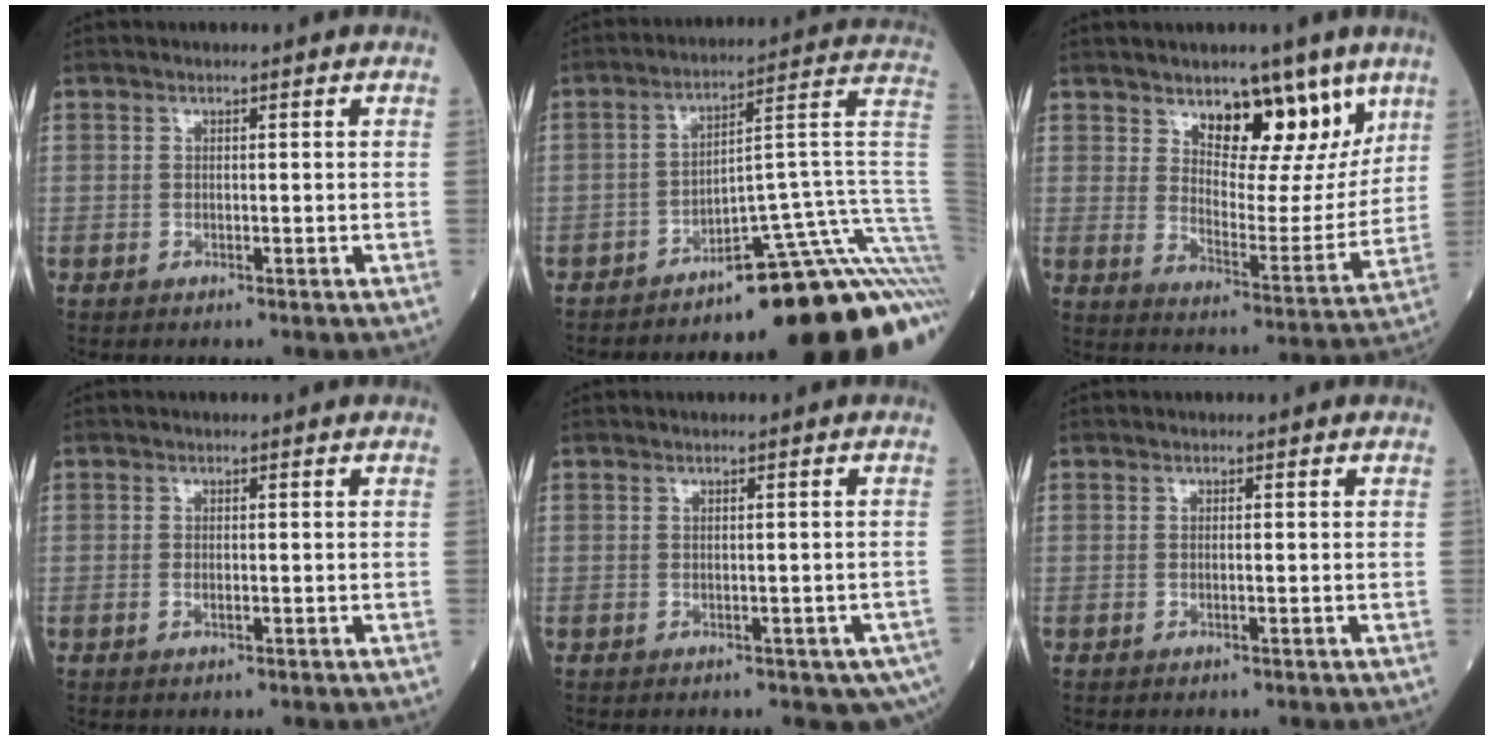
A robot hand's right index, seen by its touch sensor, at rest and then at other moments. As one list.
[{"total": 24.1, "force": [-19.0, 2.0, 14.8], "torque": [-0.098, 0.039, -0.262]}, {"total": 13.3, "force": [8.5, 6.0, 8.3], "torque": [-0.114, -0.007, 0.144]}, {"total": 1.4, "force": [-0.3, 0.8, 1.1], "torque": [-0.031, 0.000, -0.003]}, {"total": 5.5, "force": [-2.2, 2.9, 4.1], "torque": [-0.061, 0.005, -0.025]}, {"total": 0.6, "force": [-0.1, 0.2, 0.6], "torque": [-0.020, 0.000, -0.002]}]